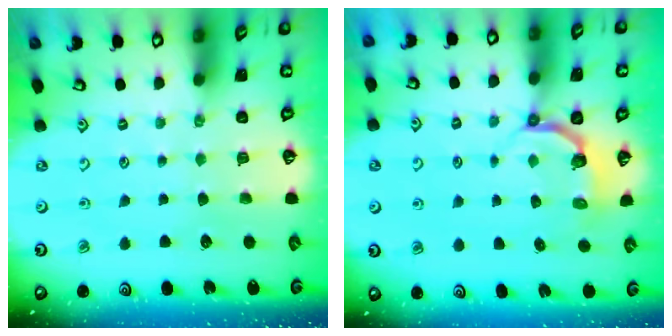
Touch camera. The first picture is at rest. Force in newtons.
{"total": 4.1, "press": 2.4, "slide": 3.3}